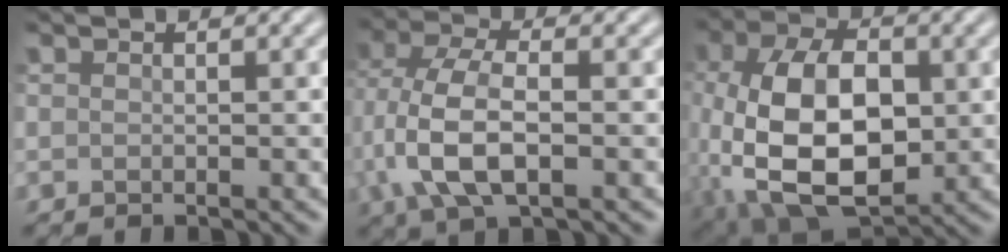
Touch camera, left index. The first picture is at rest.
{"total": 7.6, "force": [-1.1, 3.7, 6.5], "torque": [-0.146, 0.011, -0.027]}
{"total": 13.4, "force": [-1.8, 7.9, 10.6], "torque": [-0.224, -0.012, -0.033]}